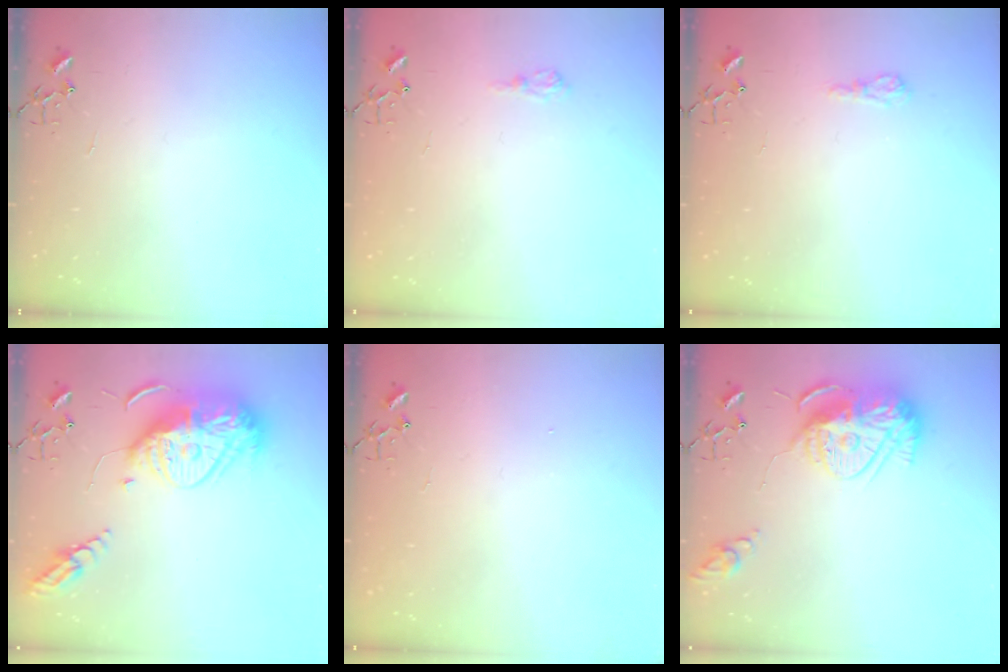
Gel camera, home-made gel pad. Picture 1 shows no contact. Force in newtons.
{"total": 6.5, "press": 6.5, "slide": 0.9}
{"total": 6.5, "press": 6.5, "slide": 0.7}
{"total": 19.6, "press": 19.5, "slide": 1.9}
{"total": 1.1, "press": 1.1, "slide": 0.1}
{"total": 16.0, "press": 16.0, "slide": 1.5}